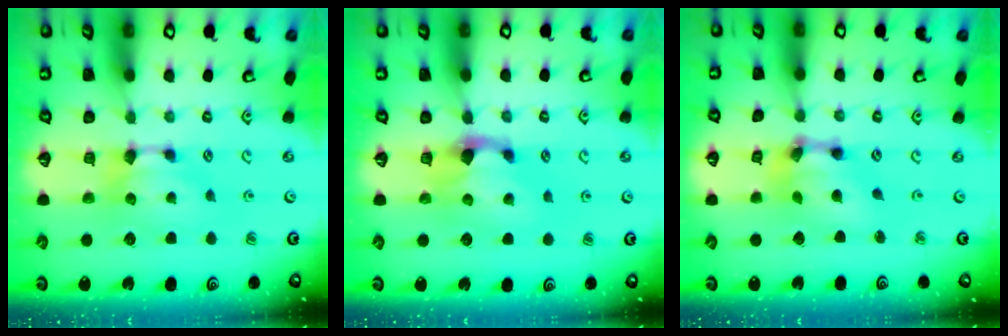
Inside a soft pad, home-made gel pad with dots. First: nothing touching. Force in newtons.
{"total": 1.9, "press": 1.4, "slide": 1.2}
{"total": 6.4, "press": 6.0, "slide": 2.0}